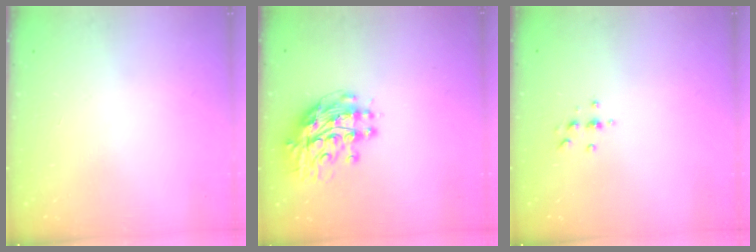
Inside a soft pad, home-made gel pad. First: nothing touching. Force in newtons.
{"total": 12.2, "press": 12.1, "slide": 1.1}
{"total": 4.1, "press": 4.1, "slide": 0.5}